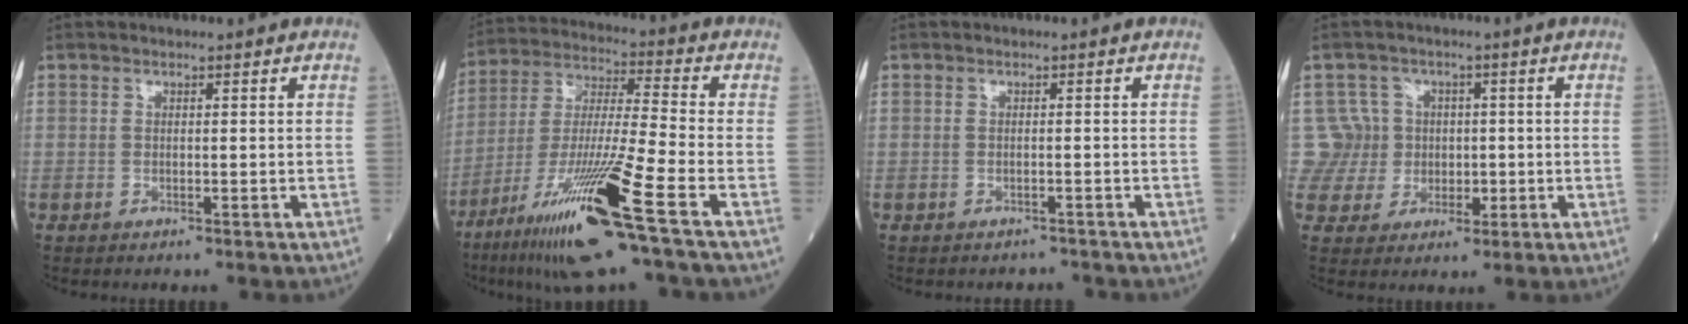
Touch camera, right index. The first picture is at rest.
{"total": 18.0, "force": [-9.5, -0.8, 15.3], "torque": [-0.314, -0.046, -0.176]}
{"total": 1.6, "force": [-1.4, 0.5, -0.4], "torque": [0.008, -0.002, -0.020]}
{"total": 6.1, "force": [1.0, 6.0, -0.5], "torque": [0.027, 0.026, 0.025]}